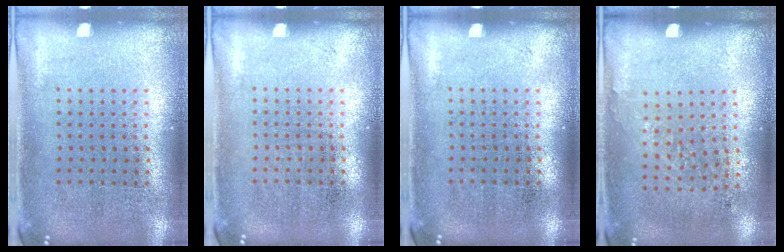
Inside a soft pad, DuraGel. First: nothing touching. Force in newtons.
{"total": 0.0}
{"total": 0.0}
{"total": 1.0, "press": 0.7, "slide": 0.6}